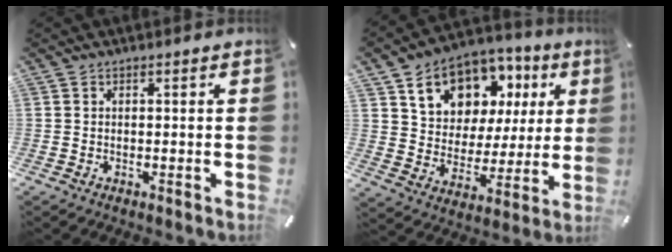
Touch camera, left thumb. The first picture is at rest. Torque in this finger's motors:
{"motor_torque": [0.86, 0.88, 1.42, -1.35, 0.39]}